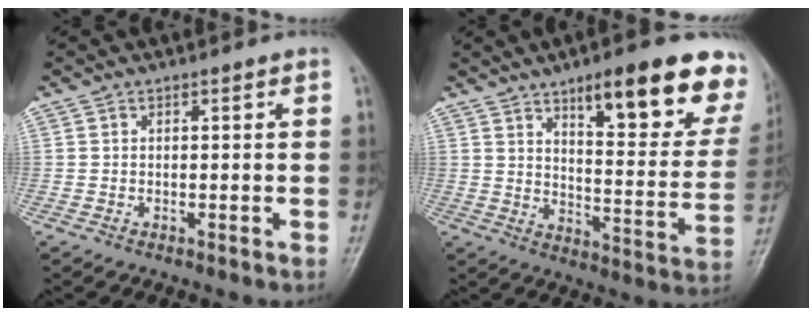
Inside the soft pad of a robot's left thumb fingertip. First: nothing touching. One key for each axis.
{"total": 20.8, "fx": 12.6, "fy": 6.3, "fz": 15.4, "tx": -0.154, "ty": -0.052, "tz": 0.176}